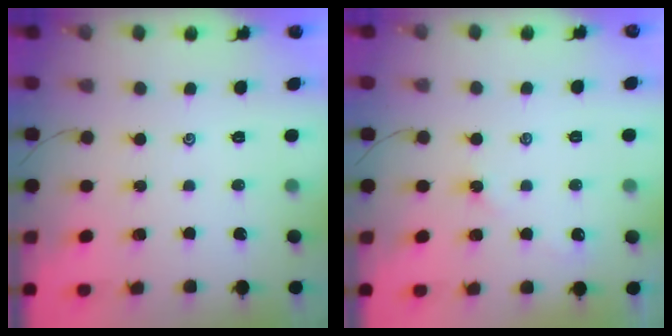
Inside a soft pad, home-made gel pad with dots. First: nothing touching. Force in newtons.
{"total": 2.3, "press": 2.3, "slide": 0.5}